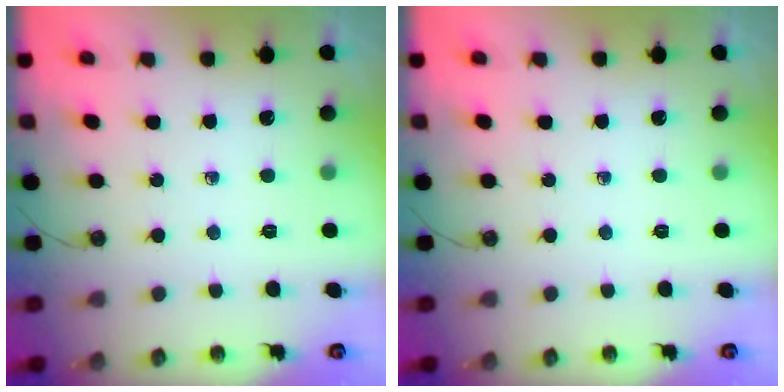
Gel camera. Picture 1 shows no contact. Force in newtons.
{"total": 0.0}